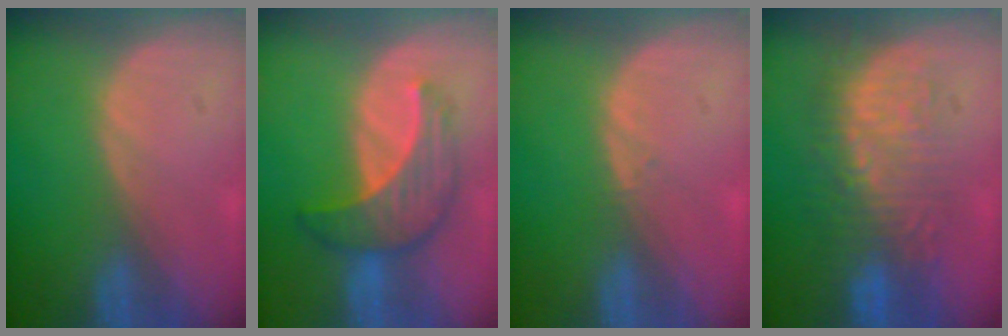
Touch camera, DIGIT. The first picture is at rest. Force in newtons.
{"total": 6.9, "press": 6.8, "slide": 1.0}
{"total": 0.6, "press": 0.5, "slide": 0.4}
{"total": 8.9, "press": 8.8, "slide": 1.5}